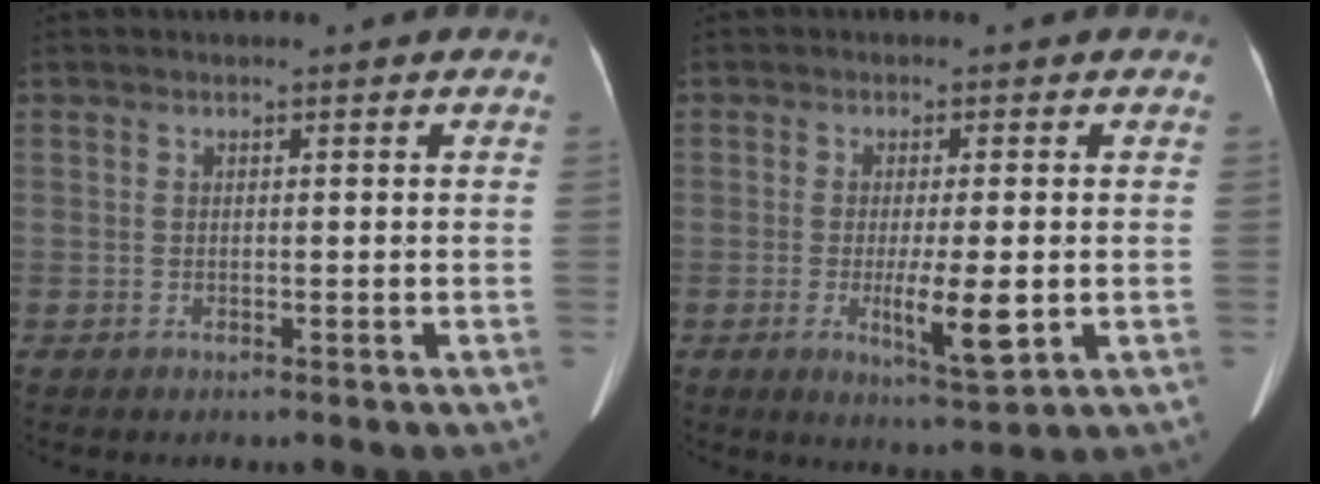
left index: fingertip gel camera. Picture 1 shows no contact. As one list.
[{"total": 6.4, "force": [-1.3, 1.0, 6.2], "torque": [-0.107, -0.013, -0.019]}]